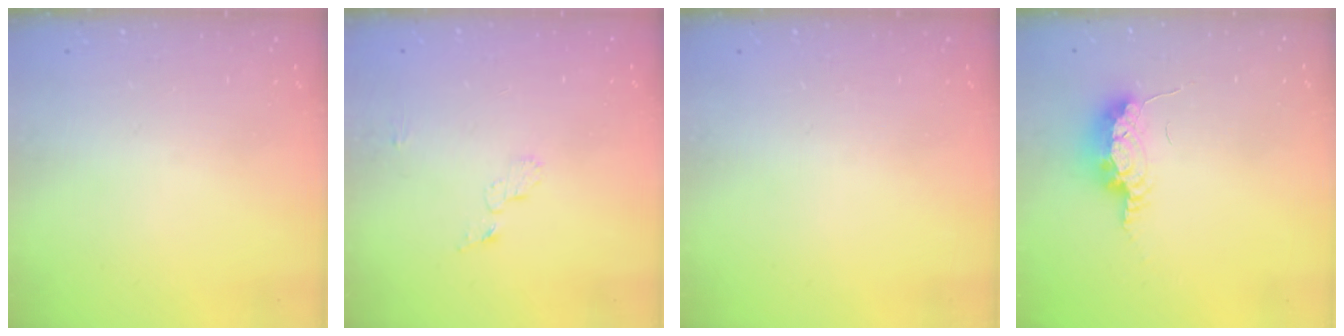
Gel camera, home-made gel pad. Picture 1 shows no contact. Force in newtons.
{"total": 4.8, "press": 4.8, "slide": 0.5}
{"total": 0.0}
{"total": 10.6, "press": 8.7, "slide": 6.2}